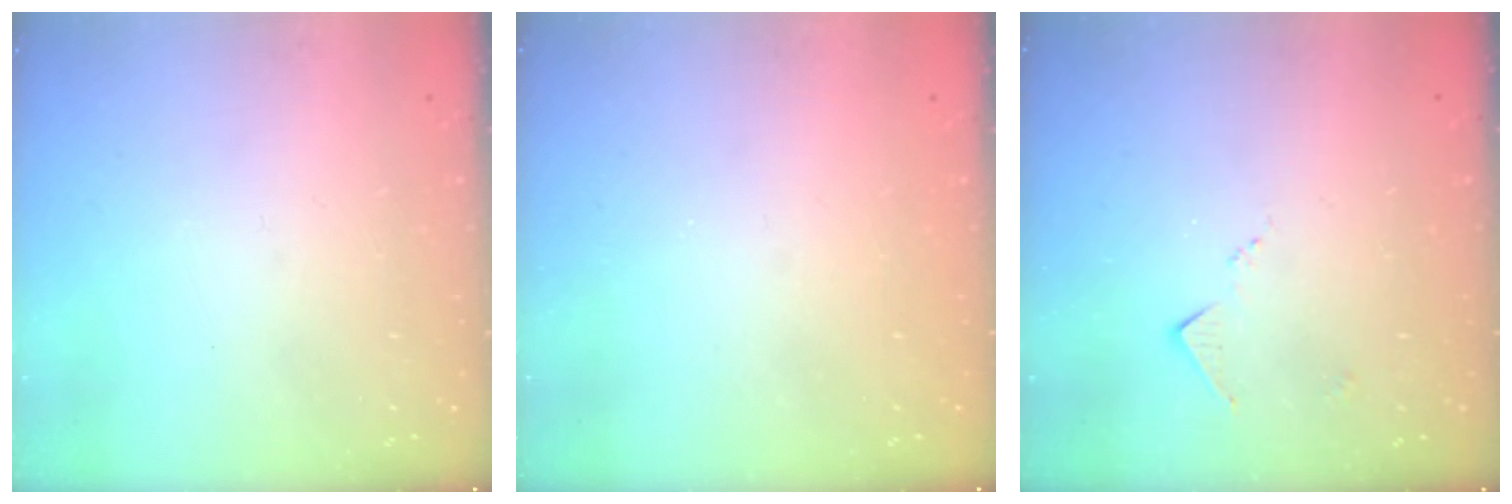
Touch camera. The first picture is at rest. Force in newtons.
{"total": 0.8, "press": 0.8, "slide": 0.3}
{"total": 6.1, "press": 6.0, "slide": 0.8}